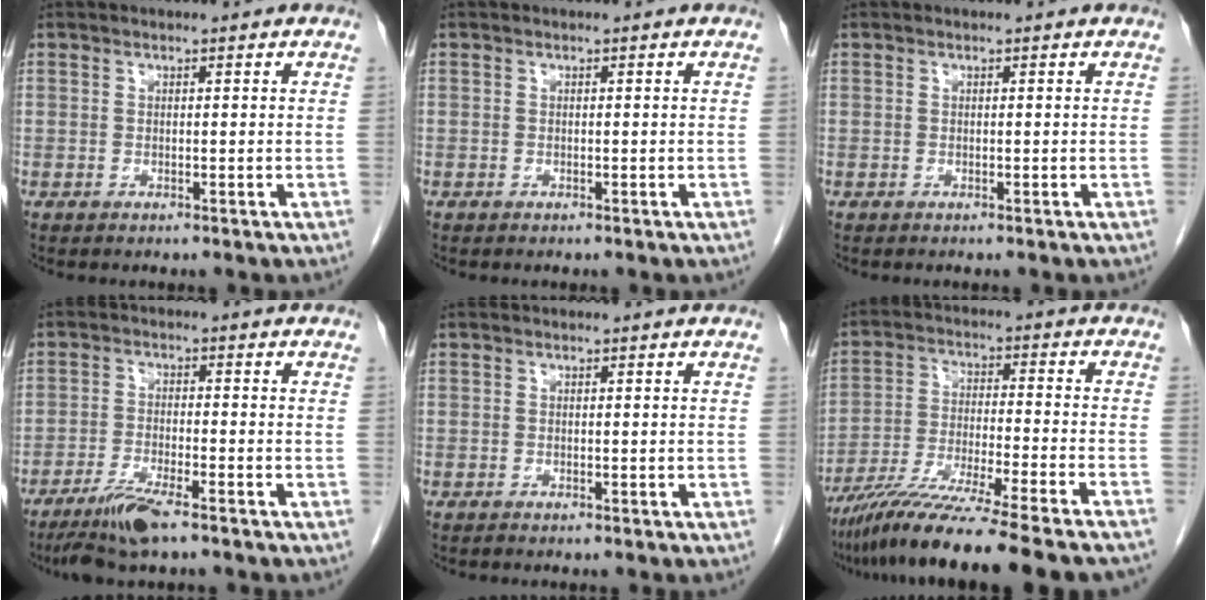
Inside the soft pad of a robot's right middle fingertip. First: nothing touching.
{"total": 0.0}
{"total": 0.0}
{"total": 6.5, "force": [-4.8, 0.5, 4.4], "torque": [-0.090, -0.017, -0.089]}
{"total": 0.0}
{"total": 18.2, "force": [-15.2, -1.4, 9.9], "torque": [-0.163, -0.051, -0.249]}